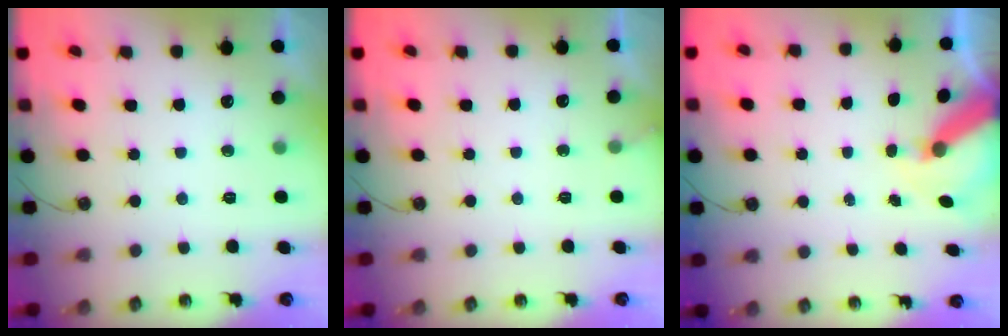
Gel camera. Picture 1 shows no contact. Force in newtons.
{"total": 2.8, "press": 2.8, "slide": 0.2}
{"total": 8.3, "press": 8.3, "slide": 0.8}